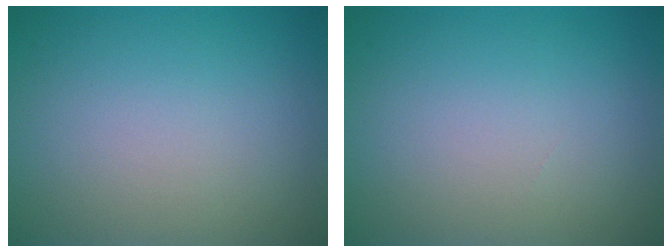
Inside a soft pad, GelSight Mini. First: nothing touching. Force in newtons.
{"total": 0.0}